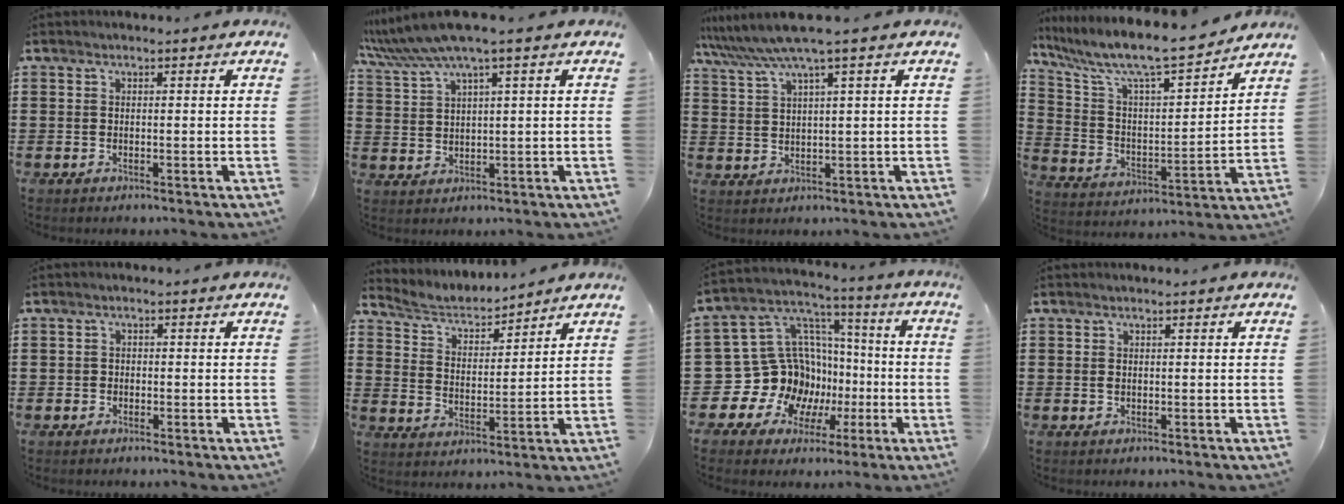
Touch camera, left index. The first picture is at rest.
{"total": 5.9, "force": [3.9, 0.1, 4.4], "torque": [-0.102, -0.013, 0.065]}
{"total": 5.2, "force": [3.5, -0.2, 3.9], "torque": [-0.088, -0.012, 0.057]}
{"total": 9.4, "force": [8.1, 1.2, 4.6], "torque": [-0.125, -0.056, 0.133]}
{"total": 1.0, "force": [-0.4, 0.9, 0.2], "torque": [-0.007, 0.003, -0.009]}
{"total": 3.8, "force": [3.7, 0.8, 0.5], "torque": [-0.033, -0.023, 0.058]}
{"total": 16.9, "force": [-3.4, 15.2, 6.5], "torque": [-0.173, -0.022, -0.018]}
{"total": 0.5, "force": [0.1, 0.3, 0.4], "torque": [-0.009, 0.001, 0.003]}